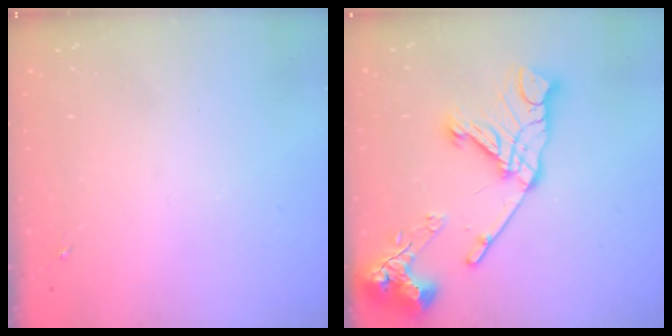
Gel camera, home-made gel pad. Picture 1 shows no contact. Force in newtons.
{"total": 20.1, "press": 20.0, "slide": 2.3}